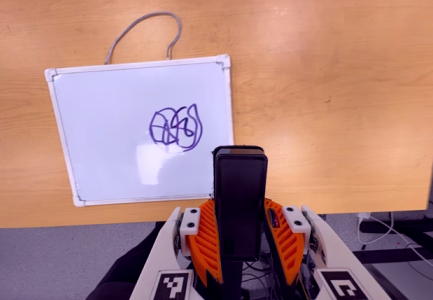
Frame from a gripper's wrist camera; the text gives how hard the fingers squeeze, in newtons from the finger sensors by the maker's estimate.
{"total": 4.9, "left": 3.3, "right": 6.6}